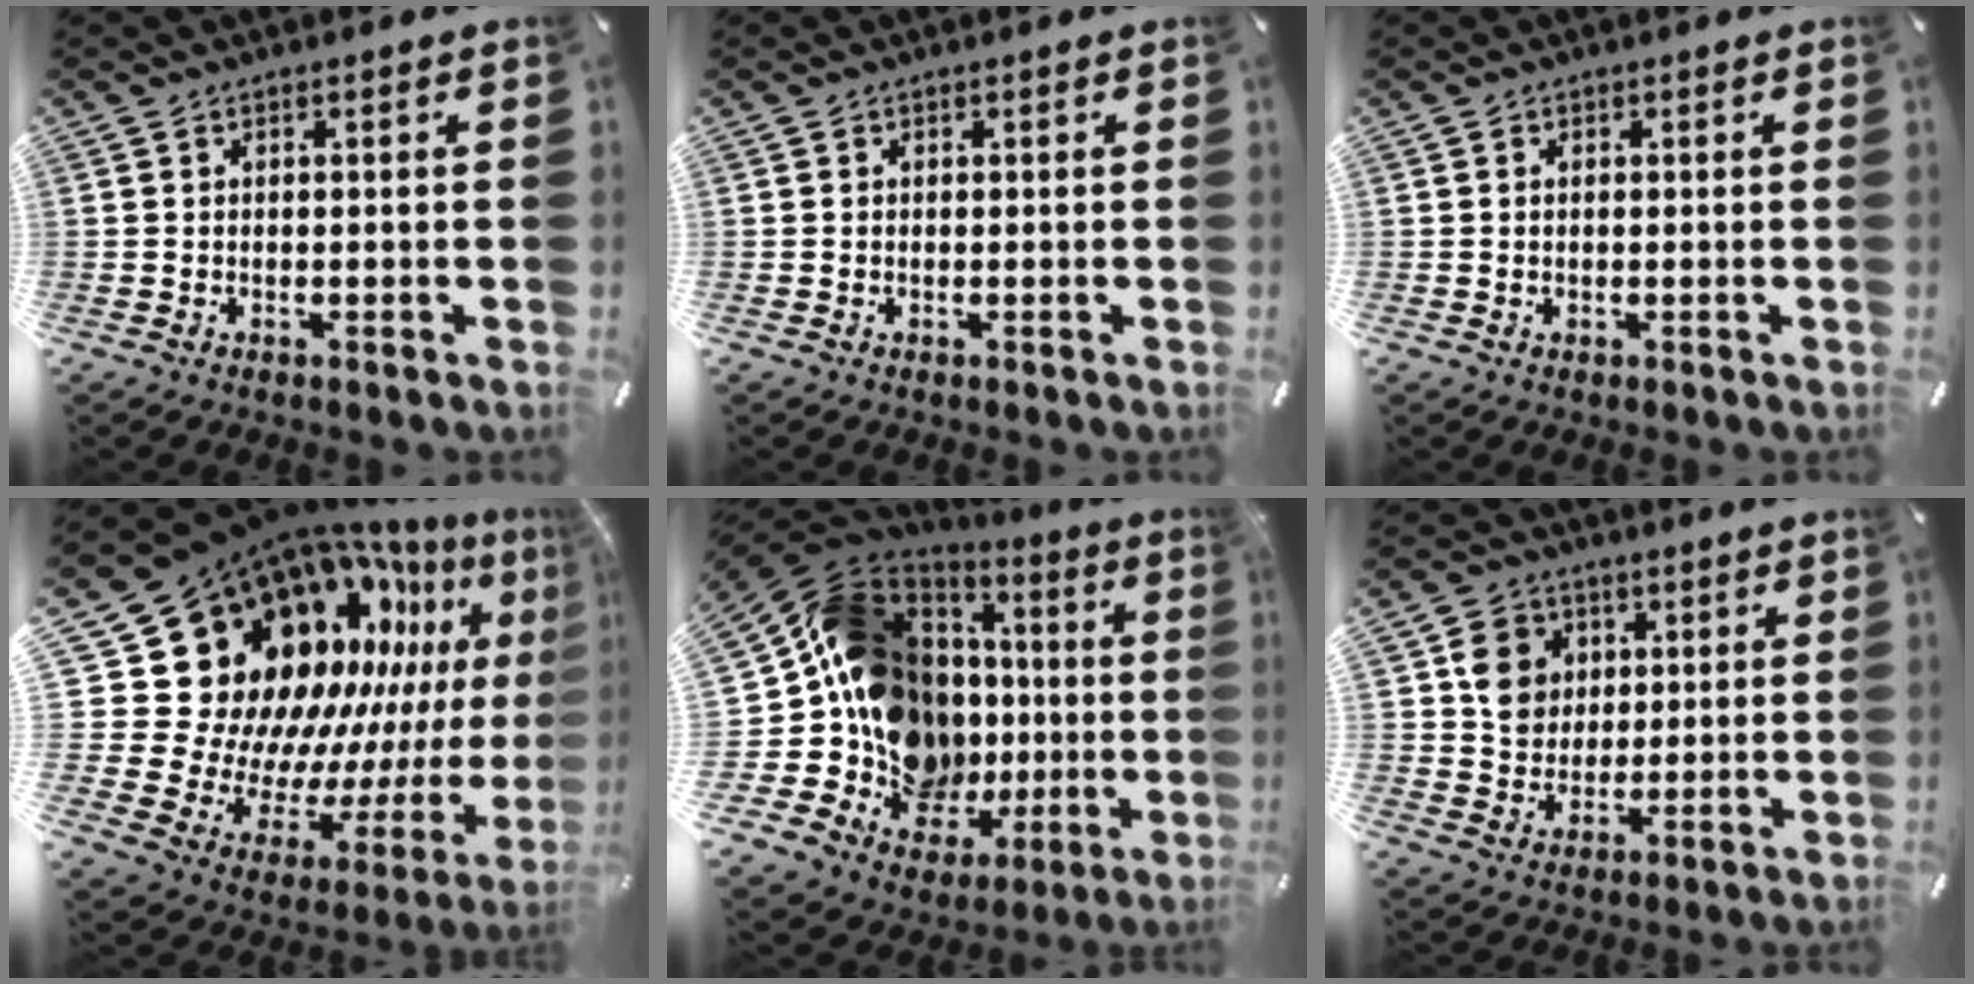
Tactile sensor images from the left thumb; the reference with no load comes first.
{"total": 0.0}
{"total": 0.6, "force": [0.1, 0.3, 0.5], "torque": [-0.010, 0.001, 0.001]}
{"total": 27.4, "force": [10.9, 20.0, 15.3], "torque": [-0.241, -0.169, 0.260]}
{"total": 17.1, "force": [-0.4, 14.2, 9.6], "torque": [-0.199, -0.043, 0.020]}
{"total": 8.8, "force": [2.6, 8.0, 2.9], "torque": [-0.038, 0.003, 0.049]}